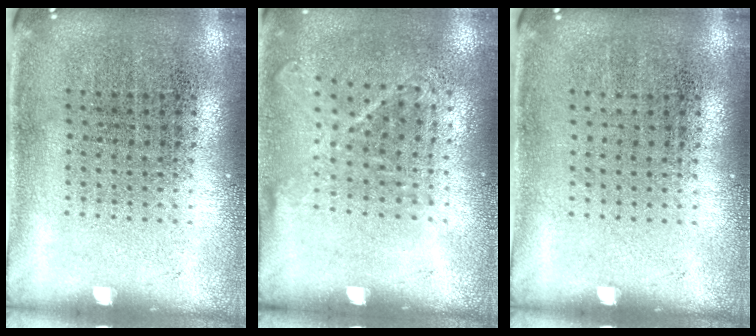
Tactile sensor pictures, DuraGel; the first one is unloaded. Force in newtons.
{"total": 1.1, "press": 1.0, "slide": 0.5}
{"total": 0.0}